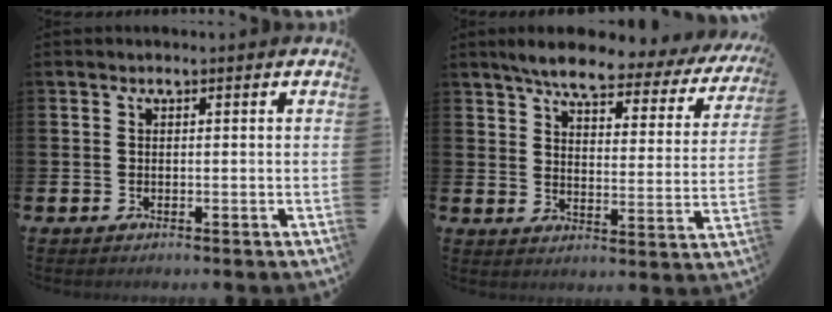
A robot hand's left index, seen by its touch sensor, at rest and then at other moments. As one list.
[{"total": 6.0, "force": [5.2, 1.1, 2.7], "torque": [-0.071, -0.032, 0.082]}]